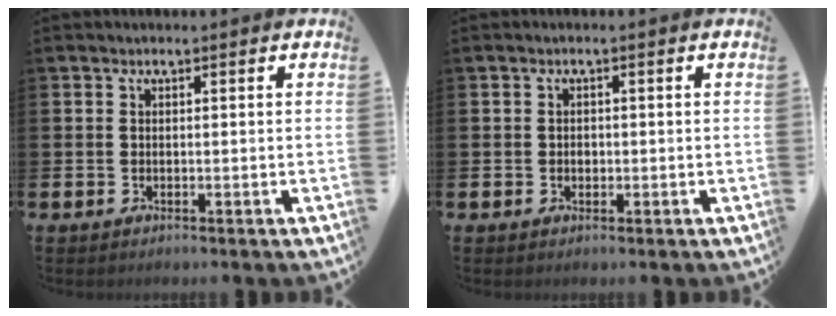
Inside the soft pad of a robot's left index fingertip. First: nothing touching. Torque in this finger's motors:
{"motor_torque": [0.12, 0.10, 0.00, 0.01]}